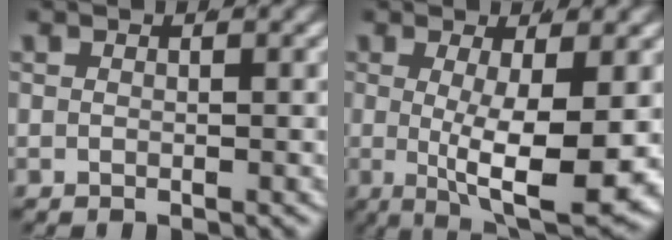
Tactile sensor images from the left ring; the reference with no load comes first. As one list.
[{"total": 9.2, "force": [-0.8, 2.8, 8.8], "torque": [-0.131, -0.026, 0.001]}]